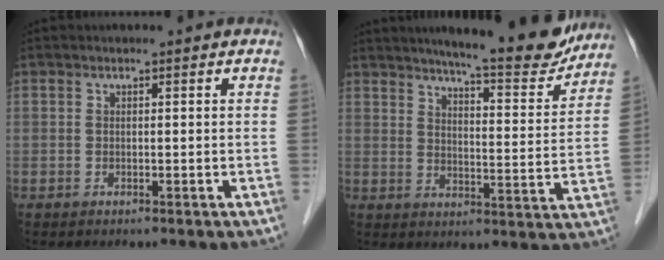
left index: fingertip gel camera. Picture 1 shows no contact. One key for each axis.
{"total": 15.6, "fx": 13.9, "fy": 1.8, "fz": 6.9, "tx": -0.092, "ty": -0.028, "tz": 0.176}